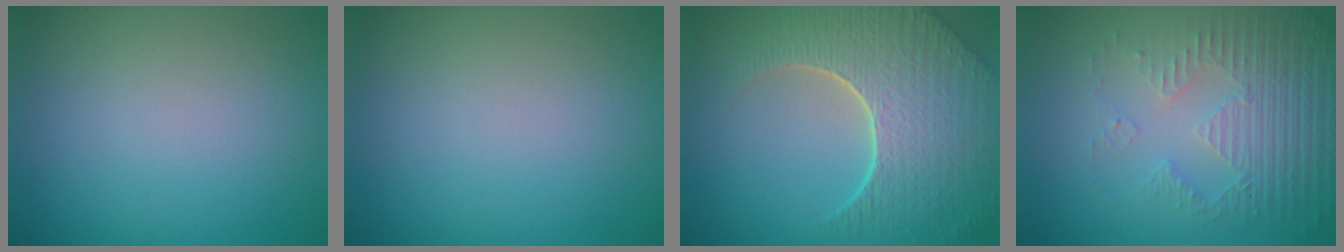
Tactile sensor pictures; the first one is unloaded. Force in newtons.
{"total": 0.0}
{"total": 9.1, "press": 6.5, "slide": 6.4}
{"total": 5.3, "press": 3.5, "slide": 4.1}